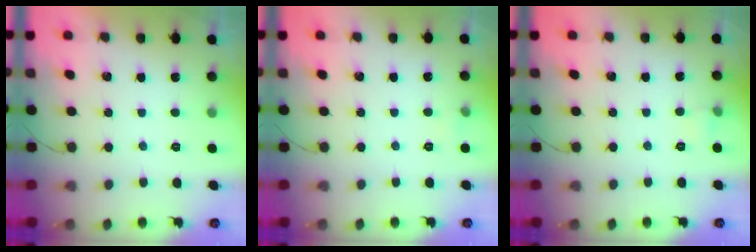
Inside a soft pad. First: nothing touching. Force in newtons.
{"total": 6.7, "press": 2.8, "slide": 6.1}
{"total": 3.7, "press": 3.5, "slide": 1.4}